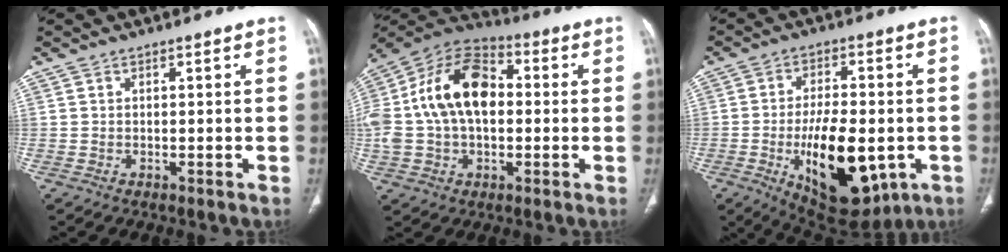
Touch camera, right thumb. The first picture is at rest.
{"total": 20.7, "force": [1.3, 13.2, 15.8], "torque": [-0.307, 0.034, 0.019]}
{"total": 19.1, "force": [-5.0, 9.1, 16.0], "torque": [-0.235, 0.002, -0.056]}